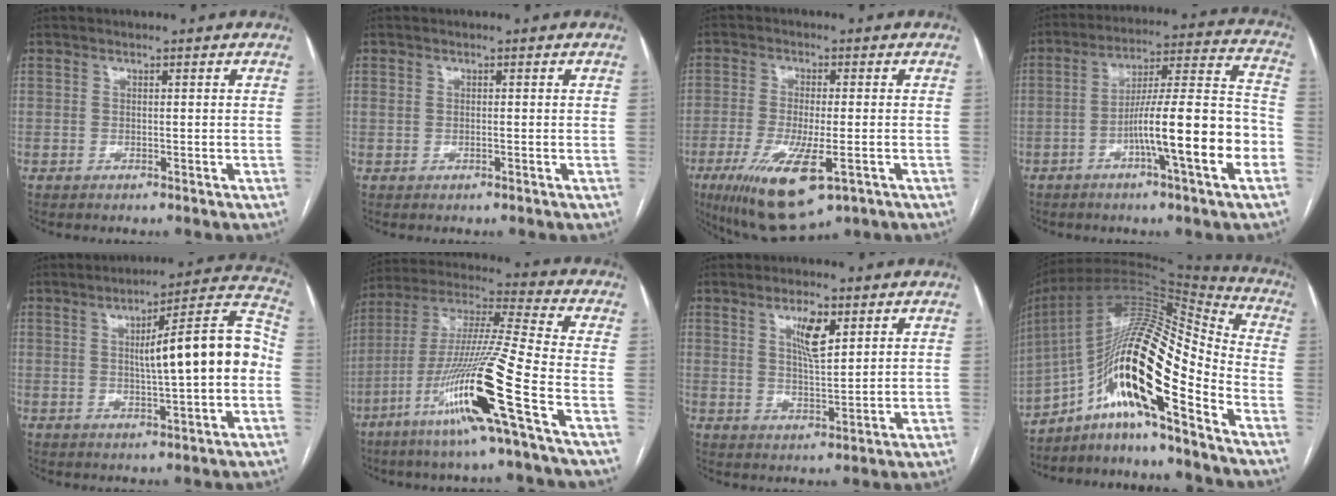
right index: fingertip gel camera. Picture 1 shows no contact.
{"total": 0.7, "force": [0.1, 0.4, 0.5], "torque": [-0.017, 0.005, 0.005]}
{"total": 12.3, "force": [-5.6, 3.2, 10.5], "torque": [-0.193, -0.032, -0.083]}
{"total": 15.9, "force": [-5.4, 0.4, 14.9], "torque": [-0.233, 0.013, -0.086]}
{"total": 13.2, "force": [-0.1, 1.2, 13.2], "torque": [-0.183, 0.033, -0.002]}
{"total": 18.5, "force": [-8.1, -1.6, 16.6], "torque": [-0.340, -0.029, -0.158]}
{"total": 5.5, "force": [2.7, 1.3, 4.6], "torque": [-0.086, -0.002, 0.051]}
{"total": 21.1, "force": [-9.6, 3.5, 18.5], "torque": [-0.336, 0.019, -0.164]}